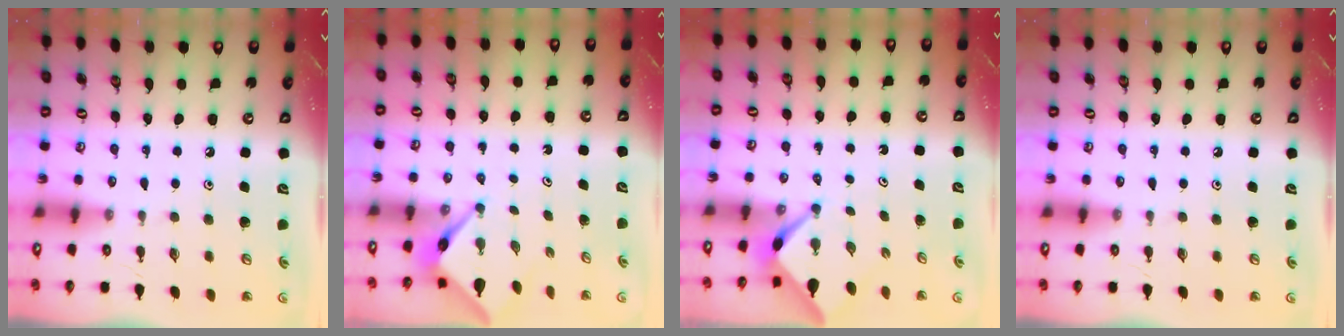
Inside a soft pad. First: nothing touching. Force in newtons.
{"total": 3.9, "press": 3.9, "slide": 0.2}
{"total": 2.5, "press": 2.4, "slide": 0.4}
{"total": 0.0}